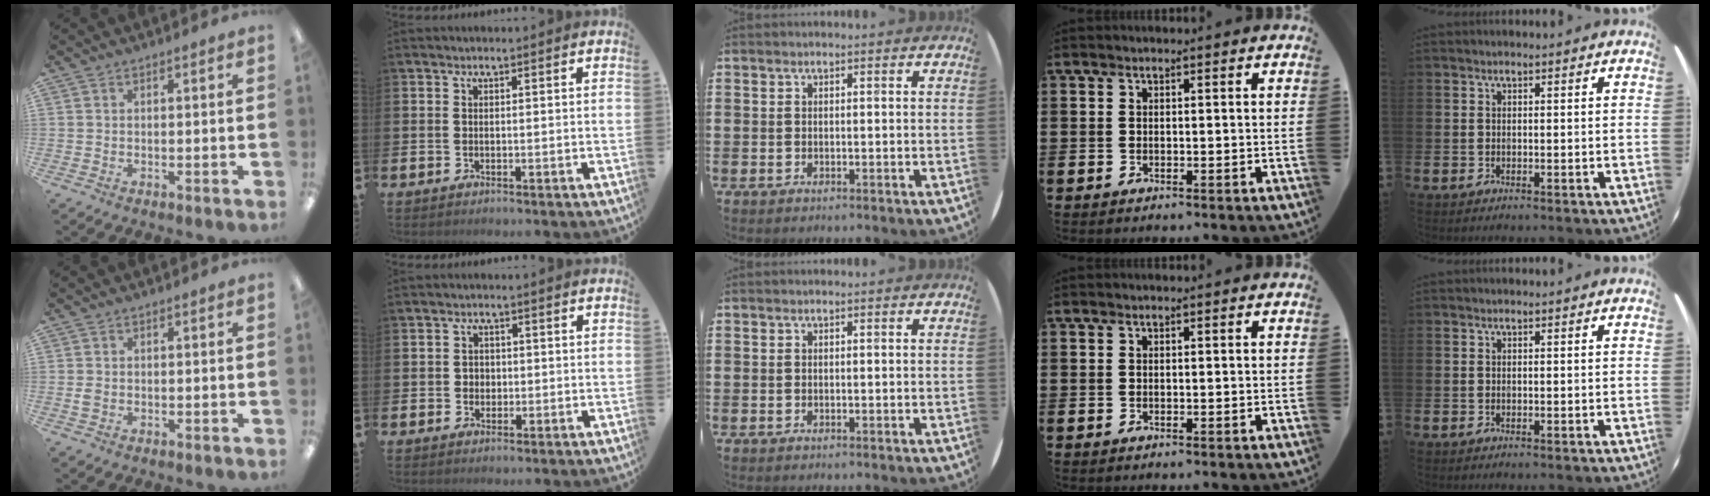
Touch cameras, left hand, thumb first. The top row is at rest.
{"thumb": {"total": 1.3, "force": [-0.1, 0.9, 0.9], "torque": [-0.018, 0.003, -0.002]}, "index": {"total": 1.8, "force": [0.2, 1.7, 0.5], "torque": [0.007, 0.002, -0.004]}}